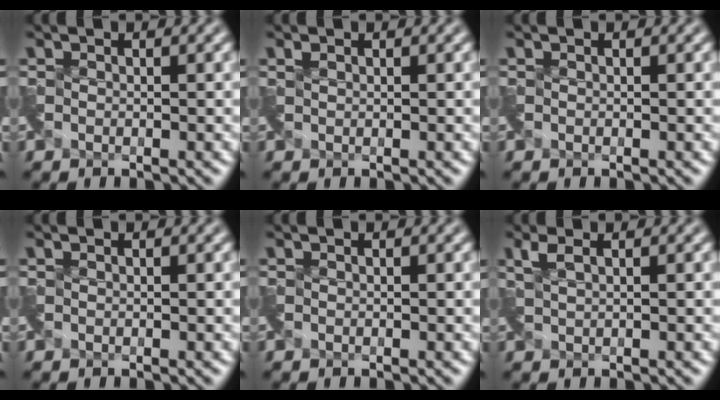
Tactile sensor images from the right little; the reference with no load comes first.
{"total": 0.6, "force": [0.4, -0.2, -0.3], "torque": [0.004, 0.002, 0.011]}
{"total": 0.0}
{"total": 0.0}
{"total": 0.0}
{"total": 0.9, "force": [0.9, -0.3, 0.0], "torque": [-0.006, 0.001, 0.026]}